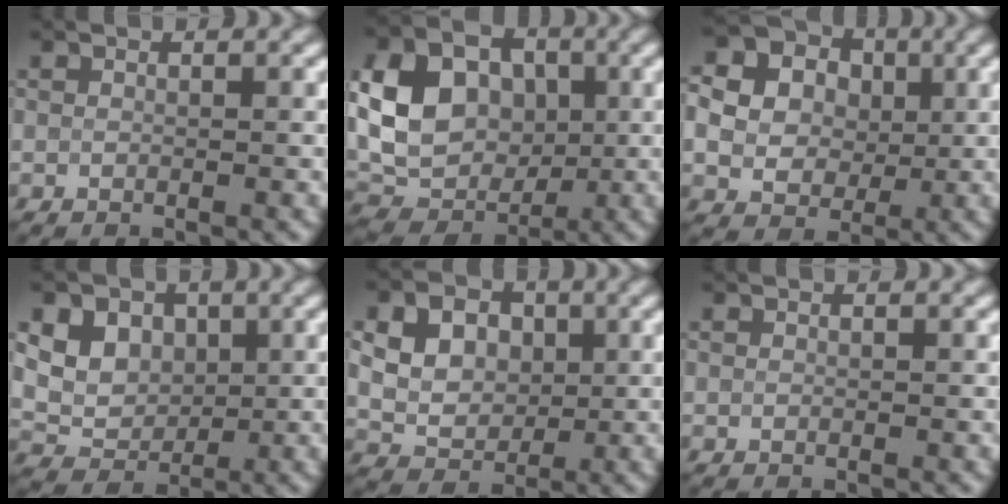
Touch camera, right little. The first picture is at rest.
{"total": 9.4, "force": [1.0, 7.3, 5.9], "torque": [-0.114, -0.003, 0.017]}
{"total": 13.0, "force": [2.3, 11.7, 5.3], "torque": [-0.143, 0.026, 0.017]}
{"total": 8.6, "force": [3.6, 6.7, 4.1], "torque": [-0.059, 0.023, 0.055]}
{"total": 8.2, "force": [2.7, 6.5, 4.4], "torque": [-0.080, 0.034, 0.038]}
{"total": 0.0}